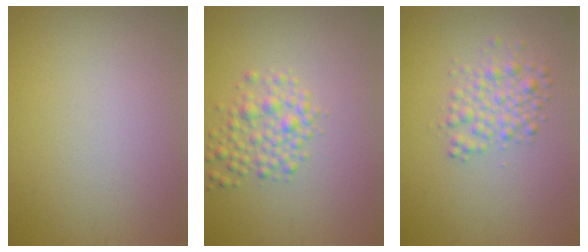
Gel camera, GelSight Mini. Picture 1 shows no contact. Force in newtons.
{"total": 2.8, "press": 2.8, "slide": 0.1}
{"total": 2.9, "press": 2.9, "slide": 0.1}